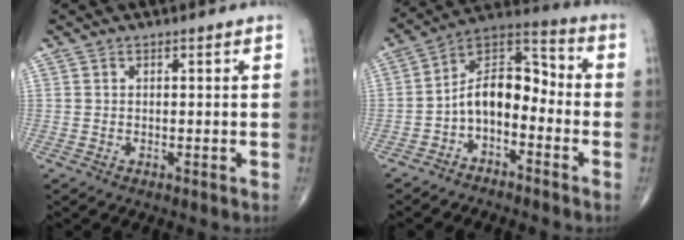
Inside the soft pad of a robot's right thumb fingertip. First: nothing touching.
{"total": 10.9, "force": [-3.3, 6.4, 8.2], "torque": [-0.118, 0.074, -0.073]}